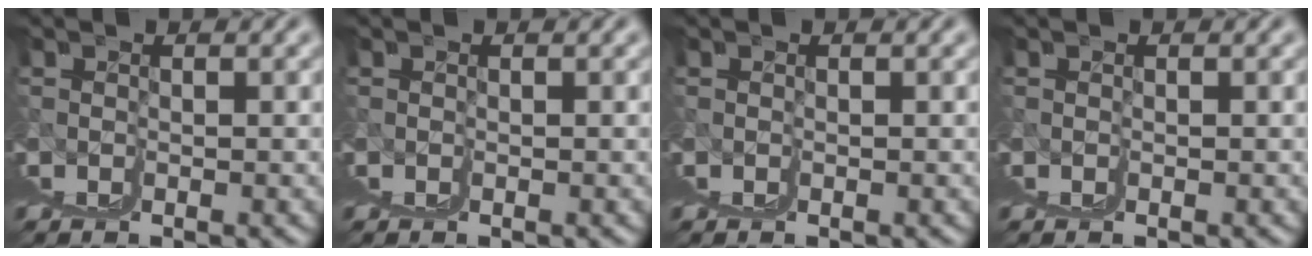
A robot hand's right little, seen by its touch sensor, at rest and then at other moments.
{"total": 0.0}
{"total": 0.0}
{"total": 0.0}